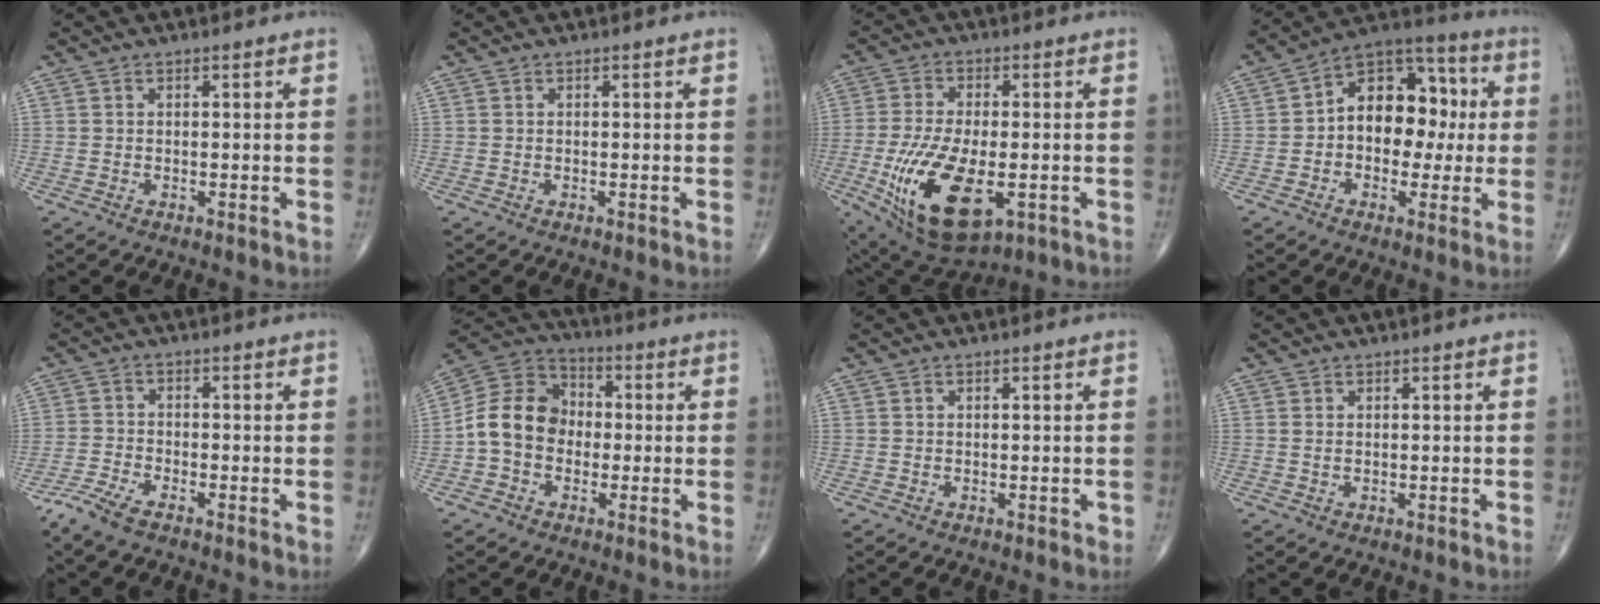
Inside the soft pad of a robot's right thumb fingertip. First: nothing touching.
{"total": 0.0}
{"total": 17.7, "force": [-4.9, 8.5, 14.8], "torque": [-0.290, -0.010, -0.067]}
{"total": 14.8, "force": [0.7, 10.2, 10.7], "torque": [-0.111, 0.039, -0.003]}
{"total": 4.7, "force": [-3.6, 1.0, 2.8], "torque": [-0.076, 0.004, -0.079]}
{"total": 11.5, "force": [-1.4, 9.4, 6.5], "torque": [-0.104, 0.040, -0.040]}
{"total": 0.5, "force": [0.1, 0.4, 0.3], "torque": [-0.001, 0.000, 0.002]}
{"total": 0.5, "force": [0.2, 0.2, 0.4], "torque": [-0.010, 0.003, 0.005]}